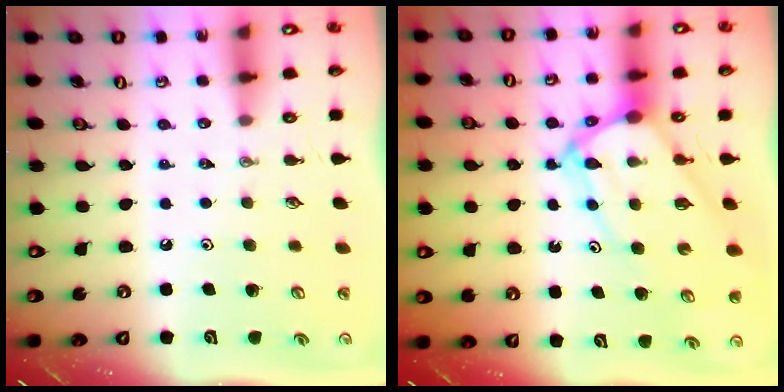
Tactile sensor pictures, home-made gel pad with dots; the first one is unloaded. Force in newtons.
{"total": 11.2, "press": 11.1, "slide": 1.1}